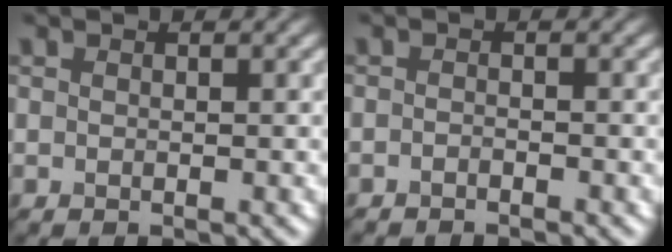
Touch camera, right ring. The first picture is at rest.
{"total": 0.9, "force": [-0.9, 0.1, 0.3], "torque": [-0.004, -0.002, -0.017]}